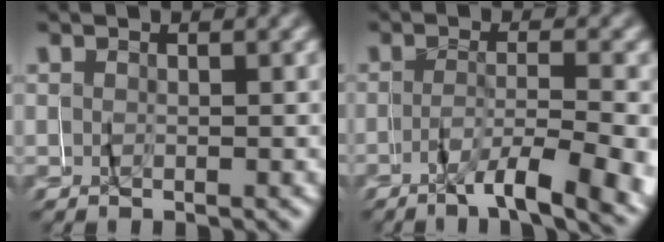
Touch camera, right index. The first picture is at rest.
{"total": 7.9, "force": [-5.2, 1.5, 5.7], "torque": [-0.090, -0.021, -0.081]}